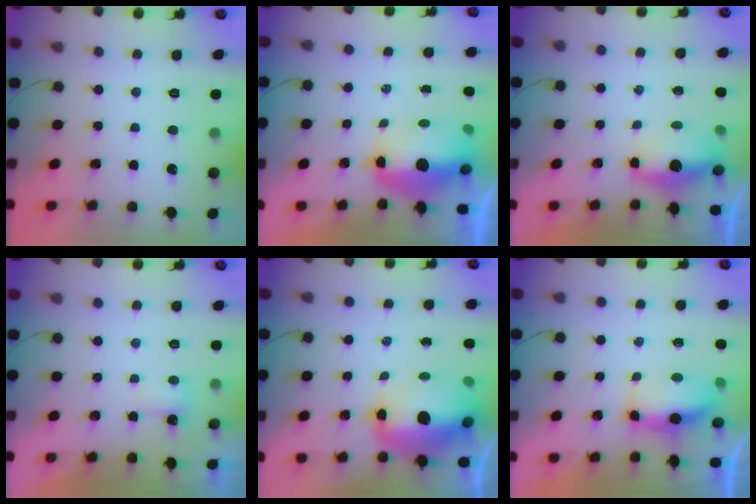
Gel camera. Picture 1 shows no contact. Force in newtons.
{"total": 9.3, "press": 9.1, "slide": 1.9}
{"total": 7.3, "press": 5.5, "slide": 4.7}
{"total": 2.8, "press": 2.7, "slide": 0.7}
{"total": 15.6, "press": 15.2, "slide": 3.5}
{"total": 6.1, "press": 6.1, "slide": 0.6}